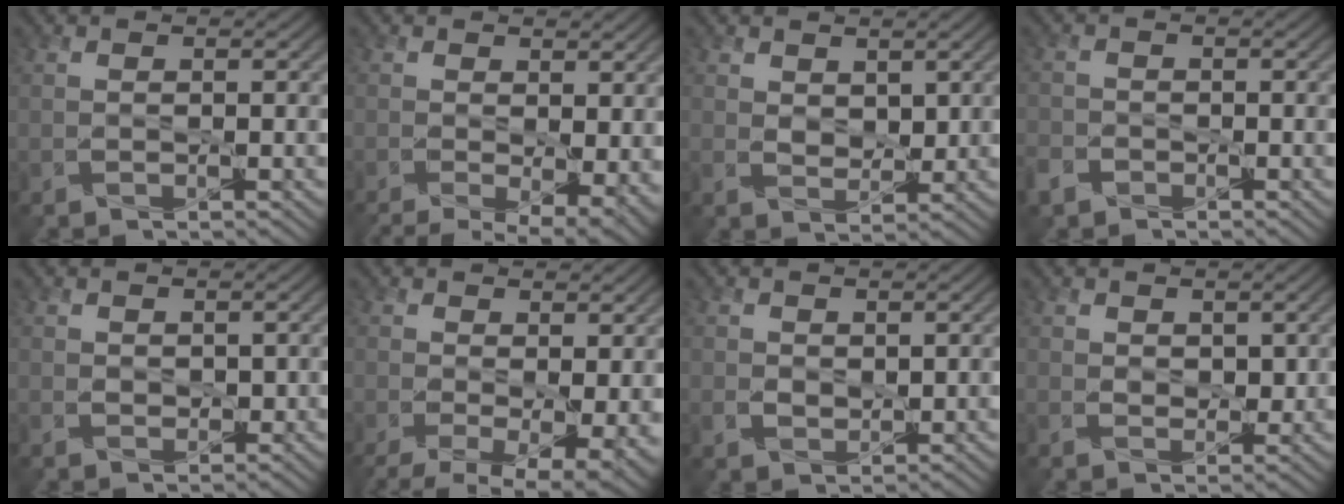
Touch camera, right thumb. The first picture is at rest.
{"total": 6.9, "force": [-1.7, 2.9, 5.9], "torque": [-0.107, -0.022, -0.018]}
{"total": 2.5, "force": [1.5, 1.6, 1.2], "torque": [-0.030, -0.007, 0.029]}
{"total": 2.7, "force": [-1.8, 1.7, 0.8], "torque": [-0.025, -0.006, -0.048]}
{"total": 0.9, "force": [0.5, 0.7, 0.2], "torque": [-0.006, -0.005, 0.011]}
{"total": 8.2, "force": [-2.2, 4.0, 6.9], "torque": [-0.123, -0.033, -0.022]}
{"total": 1.8, "force": [0.6, 1.5, 0.8], "torque": [-0.022, -0.007, 0.014]}
{"total": 1.8, "force": [1.0, 1.2, 0.9], "torque": [-0.020, -0.007, 0.019]}